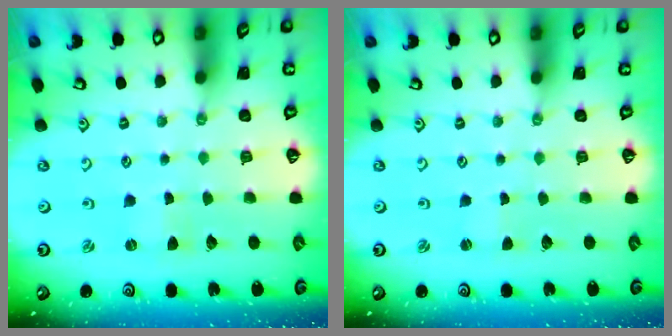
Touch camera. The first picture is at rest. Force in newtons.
{"total": 0.0}